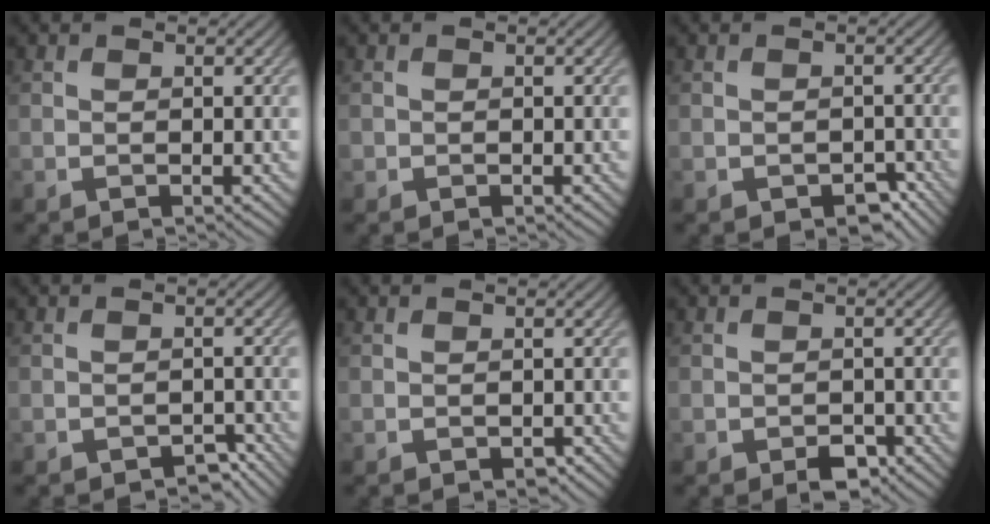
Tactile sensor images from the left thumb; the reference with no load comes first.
{"total": 0.6, "force": [-0.1, 0.6, 0.0], "torque": [0.002, -0.005, -0.005]}
{"total": 2.7, "force": [-1.6, 1.7, 1.4], "torque": [-0.020, -0.009, -0.020]}
{"total": 2.2, "force": [-1.6, 1.2, 1.0], "torque": [-0.014, -0.002, -0.019]}
{"total": 0.7, "force": [-0.3, 0.5, 0.4], "torque": [-0.006, -0.007, -0.004]}
{"total": 2.4, "force": [-1.4, 1.5, 1.3], "torque": [-0.020, -0.006, -0.022]}